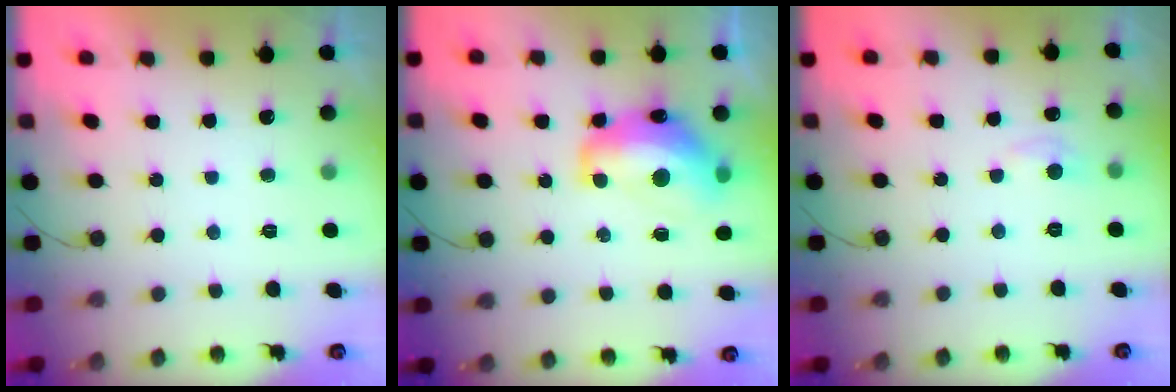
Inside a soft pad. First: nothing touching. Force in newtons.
{"total": 15.0, "press": 14.9, "slide": 1.8}
{"total": 3.9, "press": 3.9, "slide": 0.5}